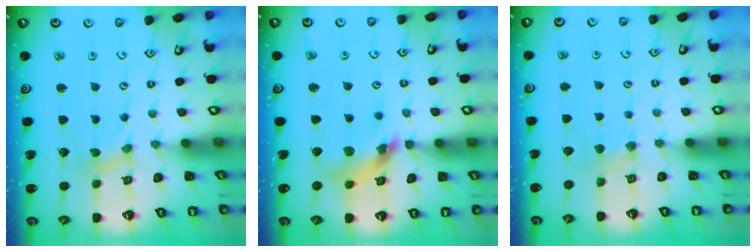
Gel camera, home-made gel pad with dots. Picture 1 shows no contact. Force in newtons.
{"total": 11.1, "press": 11.0, "slide": 1.1}
{"total": 2.5, "press": 2.5, "slide": 0.4}